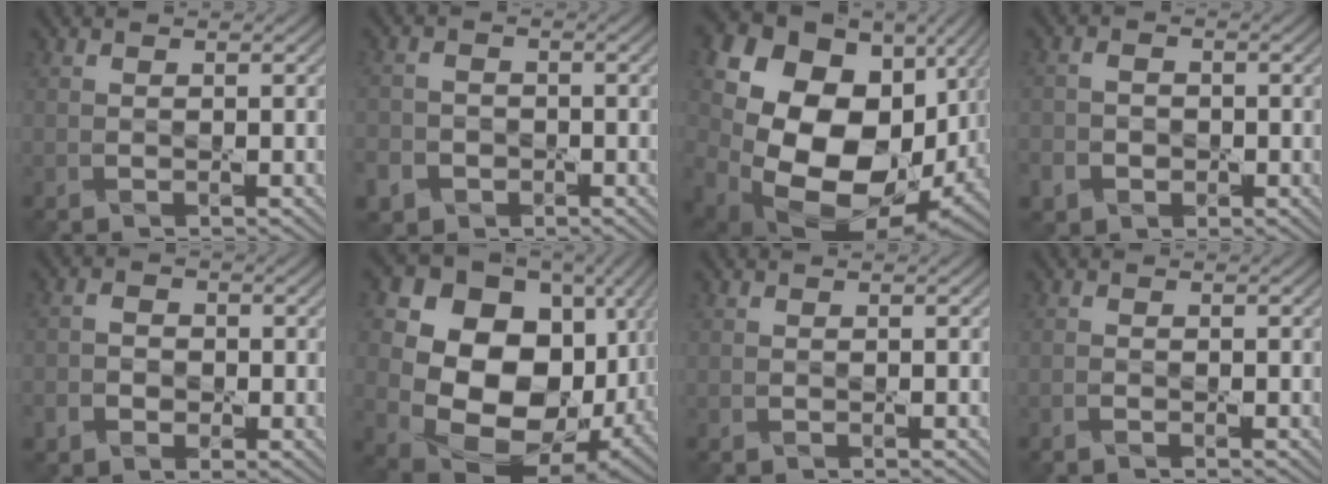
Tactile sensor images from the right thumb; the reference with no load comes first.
{"total": 4.2, "force": [-2.3, 3.3, 1.2], "torque": [-0.032, -0.007, -0.049]}
{"total": 23.1, "force": [2.5, 17.5, 14.9], "torque": [-0.342, -0.022, 0.079]}
{"total": 3.1, "force": [-1.4, 2.5, 1.2], "torque": [-0.028, -0.007, -0.028]}
{"total": 3.1, "force": [-1.2, 2.5, 1.5], "torque": [-0.030, -0.005, -0.023]}
{"total": 19.2, "force": [2.5, 14.8, 11.9], "torque": [-0.243, -0.025, 0.085]}
{"total": 0.0}
{"total": 0.6, "force": [-0.5, 0.1, 0.3], "torque": [-0.004, 0.001, -0.011]}